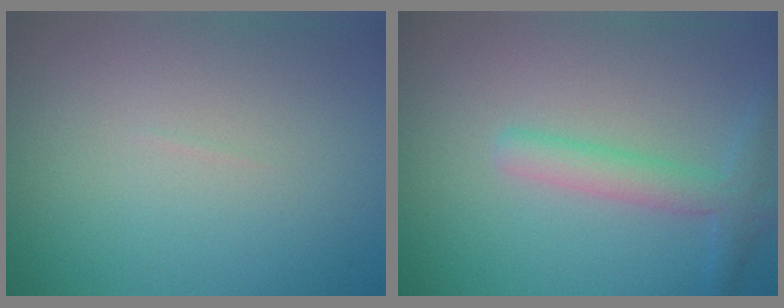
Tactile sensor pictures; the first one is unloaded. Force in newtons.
{"total": 2.8, "press": 2.8, "slide": 0.1}